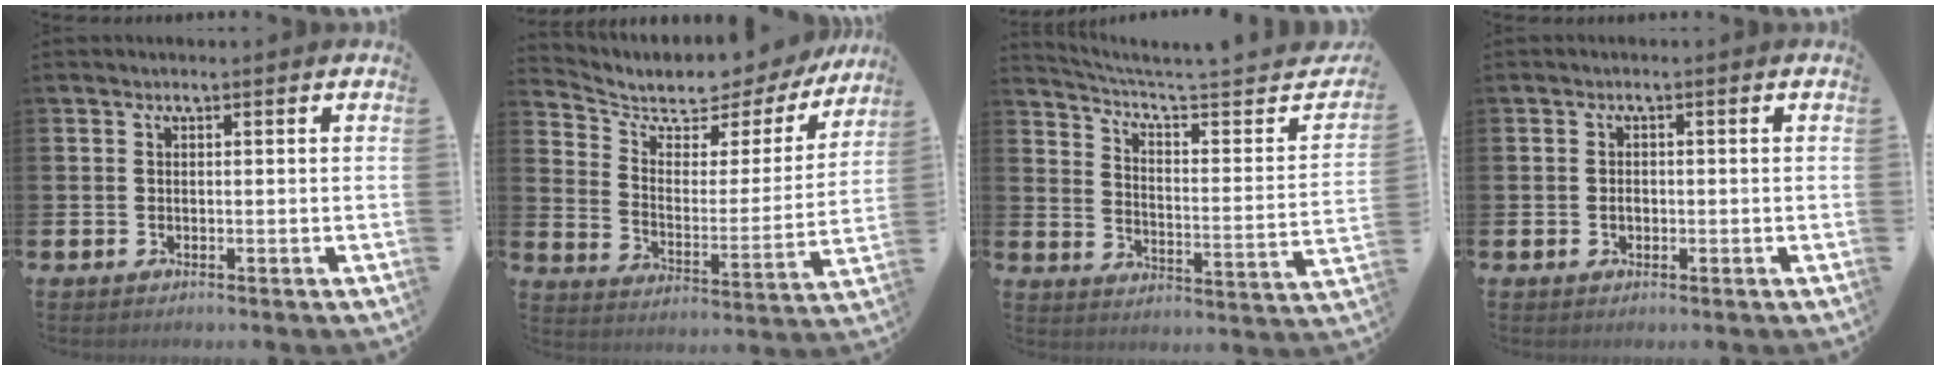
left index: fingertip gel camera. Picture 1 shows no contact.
{"total": 5.9, "force": [5.1, 2.6, 1.6], "torque": [-0.062, -0.042, 0.080]}
{"total": 5.0, "force": [4.2, -0.4, 2.6], "torque": [-0.066, -0.046, 0.062]}
{"total": 1.2, "force": [-0.2, 0.8, 0.9], "torque": [-0.015, 0.006, -0.006]}